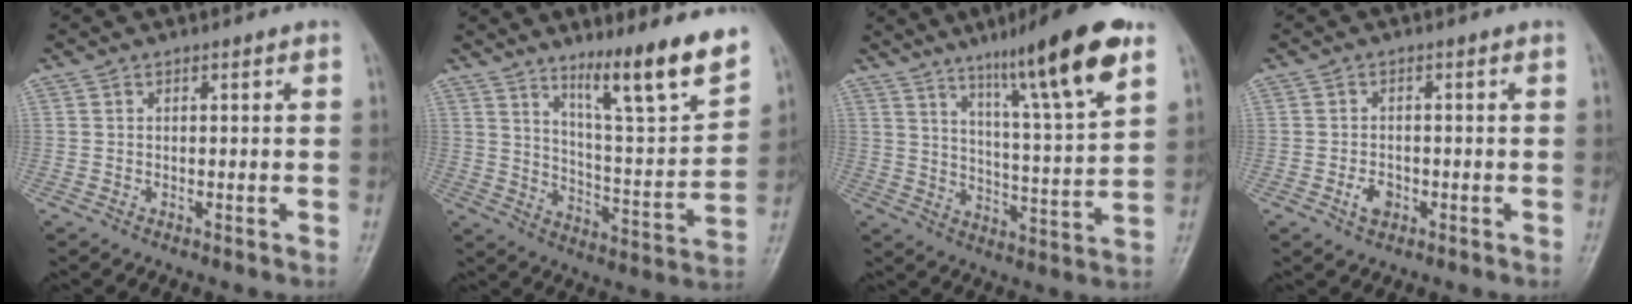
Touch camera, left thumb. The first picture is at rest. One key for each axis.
{"total": 15.0, "fx": 10.7, "fy": 1.2, "fz": 10.5, "tx": -0.147, "ty": -0.076, "tz": 0.176}
{"total": 17.8, "fx": 10.8, "fy": 1.6, "fz": 14.0, "tx": -0.205, "ty": -0.050, "tz": 0.168}
{"total": 2.2, "fx": -0.9, "fy": 1.6, "fz": 1.3, "tx": -0.018, "ty": 0.004, "tz": -0.015}